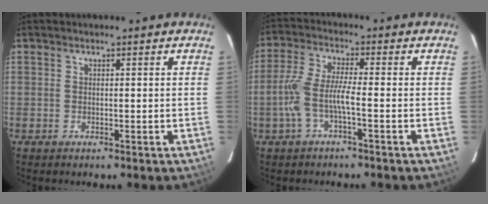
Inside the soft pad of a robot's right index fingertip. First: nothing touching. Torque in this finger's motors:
{"motor_torque": [0.83, -0.42, 0.56, 0.15]}